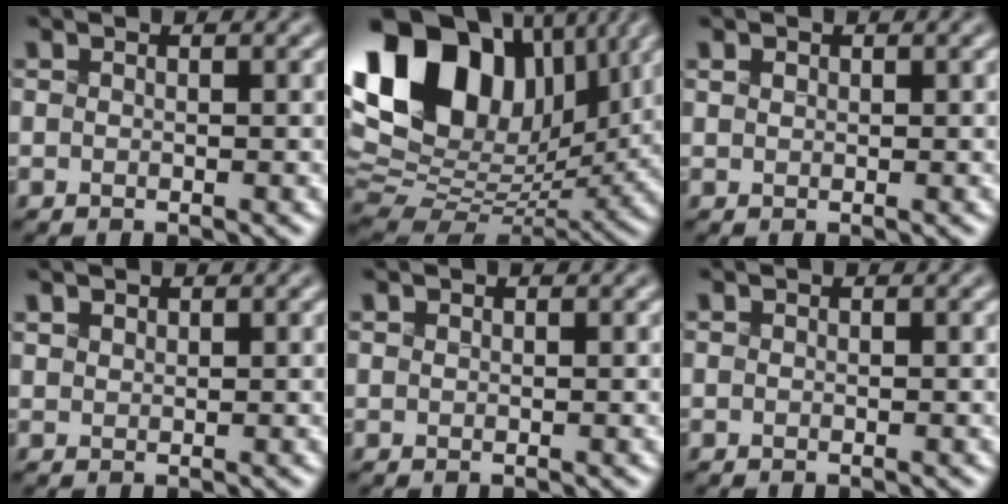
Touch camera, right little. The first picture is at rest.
{"total": 16.8, "force": [6.8, 10.8, 10.9], "torque": [-0.237, 0.037, 0.130]}
{"total": 1.1, "force": [0.6, 0.7, 0.5], "torque": [-0.021, 0.009, 0.017]}
{"total": 2.0, "force": [1.4, 1.2, 0.8], "torque": [-0.036, 0.008, 0.035]}
{"total": 0.6, "force": [0.4, 0.4, 0.2], "torque": [-0.012, 0.007, 0.011]}
{"total": 0.0}